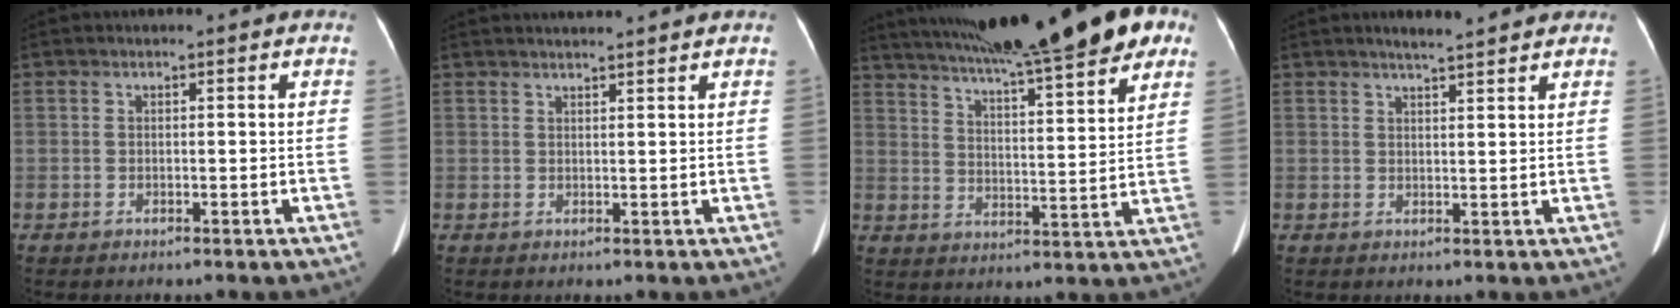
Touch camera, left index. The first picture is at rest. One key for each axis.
{"total": 4.3, "fx": 4.0, "fy": -0.6, "fz": 1.4, "tx": -0.021, "ty": 0.019, "tz": 0.052}
{"total": 25.1, "fx": 19.2, "fy": 2.9, "fz": 16.0, "tx": -0.261, "ty": 0.028, "tz": 0.266}
{"total": 5.6, "fx": 4.8, "fy": 0.5, "fz": 2.7, "tx": -0.044, "ty": 0.013, "tz": 0.064}